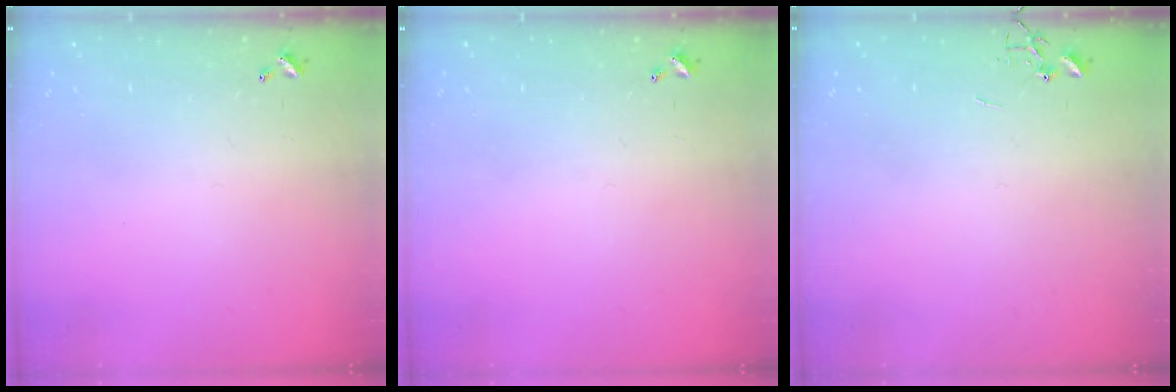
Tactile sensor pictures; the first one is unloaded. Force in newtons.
{"total": 0.0}
{"total": 0.0}